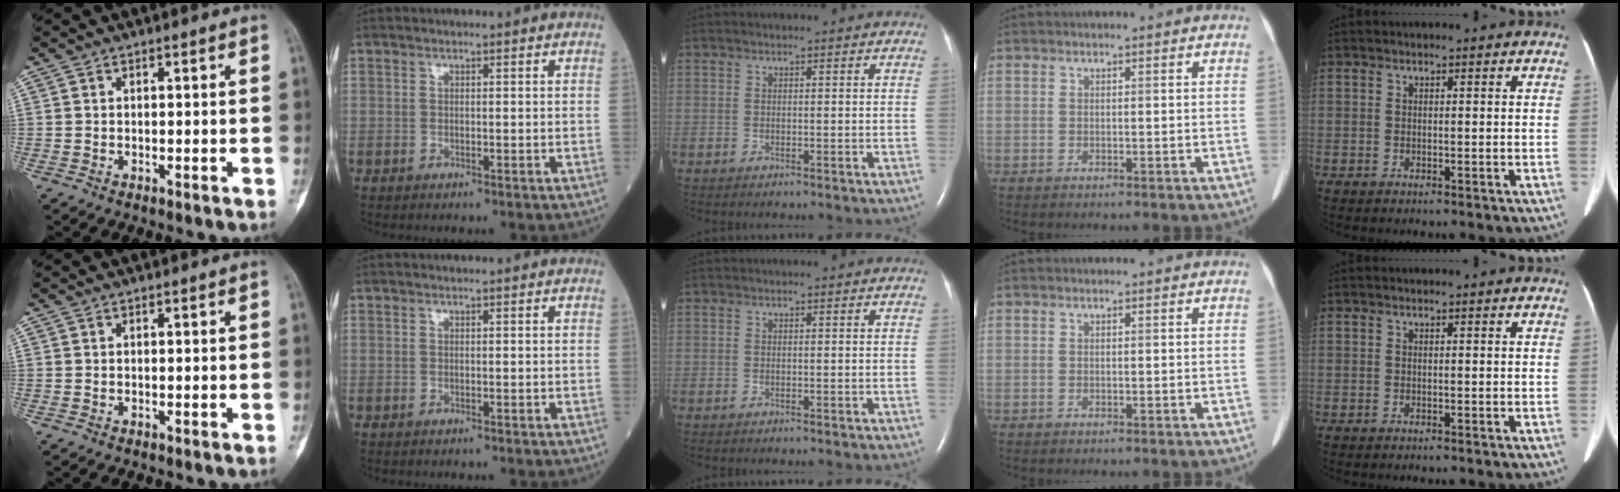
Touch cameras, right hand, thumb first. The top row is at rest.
{}